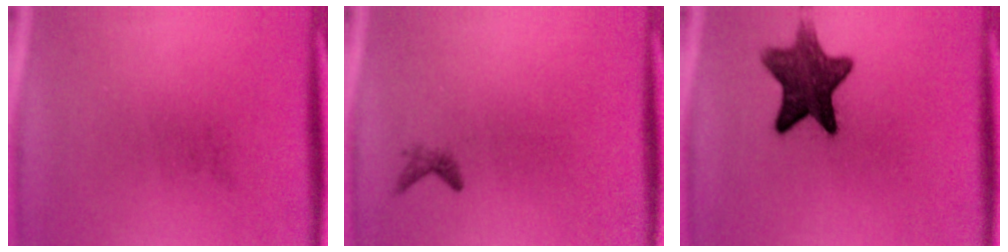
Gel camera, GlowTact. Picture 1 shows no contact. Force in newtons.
{"total": 0.9}
{"total": 10.7}